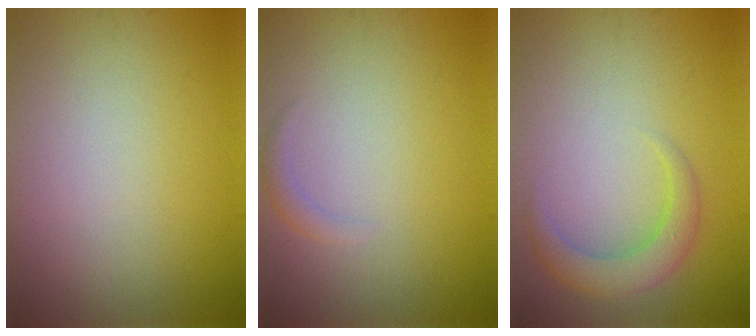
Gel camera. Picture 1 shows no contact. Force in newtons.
{"total": 1.0, "press": 1.0, "slide": 0.0}
{"total": 3.0, "press": 3.0, "slide": 0.1}